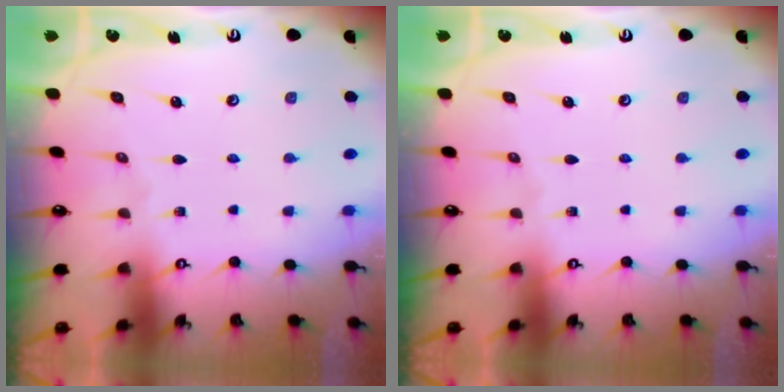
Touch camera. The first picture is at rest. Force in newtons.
{"total": 0.0}